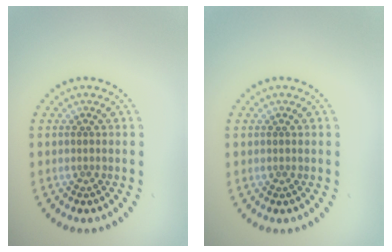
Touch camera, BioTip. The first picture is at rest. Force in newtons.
{"total": 0.0}